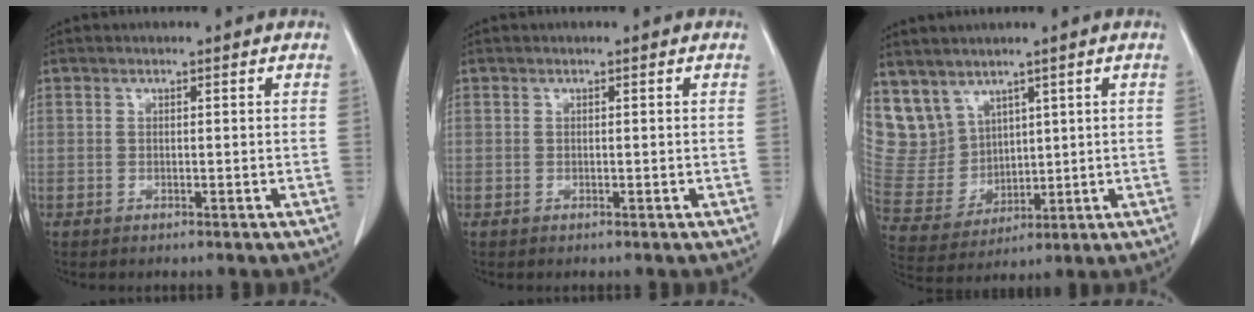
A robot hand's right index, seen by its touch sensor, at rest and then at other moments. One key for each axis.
{"total": 0.0}
{"total": 10.4, "fx": 6.6, "fy": 7.8, "fz": 1.7, "tx": -0.059, "ty": 0.030, "tz": 0.162}